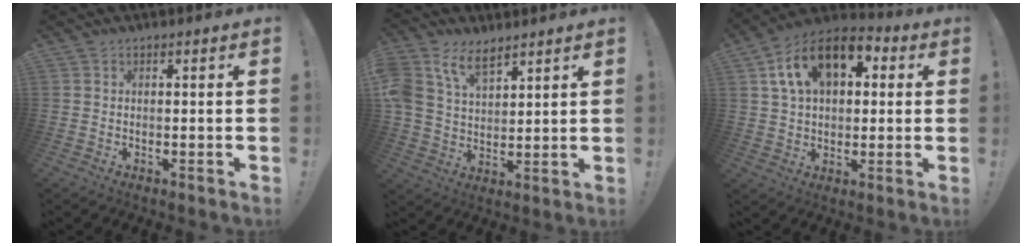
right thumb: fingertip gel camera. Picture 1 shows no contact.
{"total": 11.4, "force": [7.2, 6.7, 5.8], "torque": [-0.128, -0.028, 0.143]}
{"total": 16.1, "force": [6.5, 10.2, 10.6], "torque": [-0.176, -0.009, 0.119]}